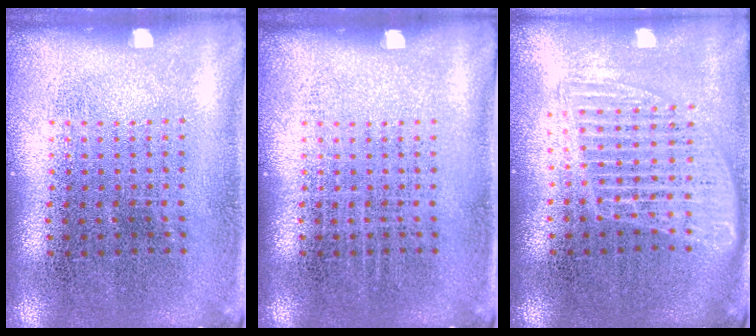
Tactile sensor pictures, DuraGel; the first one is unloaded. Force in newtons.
{"total": 0.0}
{"total": 1.6, "press": 1.4, "slide": 0.8}